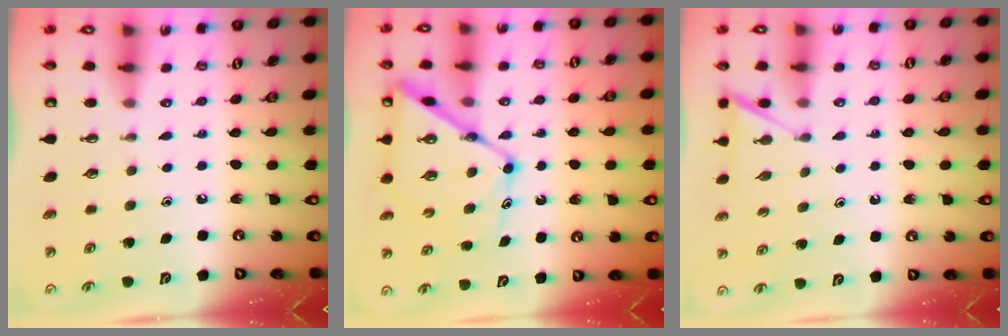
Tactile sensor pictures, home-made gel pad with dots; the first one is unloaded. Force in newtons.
{"total": 14.2, "press": 14.1, "slide": 1.4}
{"total": 4.9, "press": 4.9, "slide": 0.5}